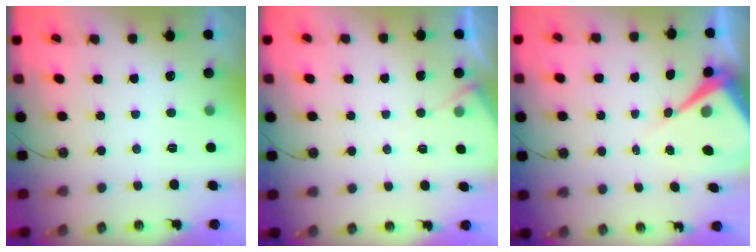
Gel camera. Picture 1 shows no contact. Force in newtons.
{"total": 4.9, "press": 4.8, "slide": 0.6}
{"total": 8.3, "press": 8.3, "slide": 0.6}